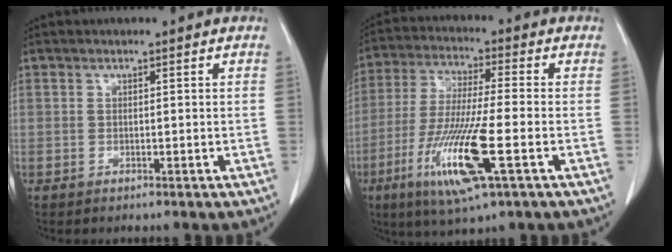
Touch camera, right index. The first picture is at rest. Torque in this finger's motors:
{"motor_torque": [1.36, -0.58, 0.41, 0.19]}